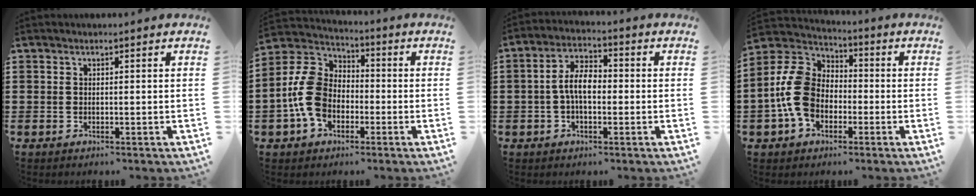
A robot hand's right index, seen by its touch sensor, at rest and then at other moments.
{"total": 11.1, "force": [-2.7, 8.1, 7.1], "torque": [-0.193, 0.013, -0.058]}
{"total": 5.8, "force": [-0.9, 2.7, 5.1], "torque": [-0.105, 0.003, -0.020]}
{"total": 11.7, "force": [-2.5, 8.6, 7.5], "torque": [-0.202, 0.014, -0.053]}